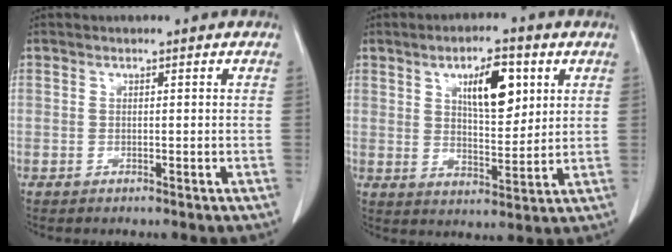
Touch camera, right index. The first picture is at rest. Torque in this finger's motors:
{"motor_torque": [1.18, 0.59, 0.46, 0.13]}